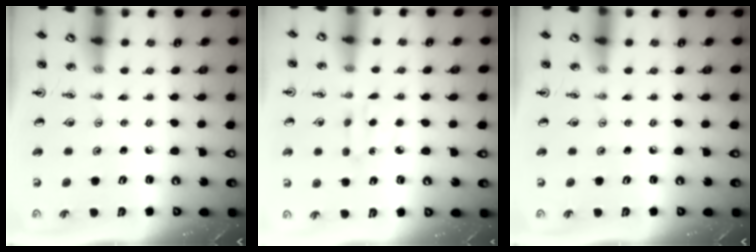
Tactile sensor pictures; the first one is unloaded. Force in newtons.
{"total": 4.5, "press": 4.5, "slide": 0.6}
{"total": 0.0}